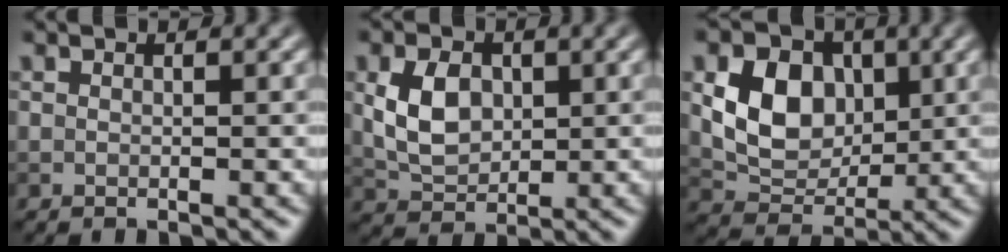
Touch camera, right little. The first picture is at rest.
{"total": 4.3, "force": [0.6, 3.1, 3.0], "torque": [-0.069, -0.001, 0.011]}
{"total": 6.4, "force": [1.1, 4.9, 3.9], "torque": [-0.075, -0.003, 0.021]}